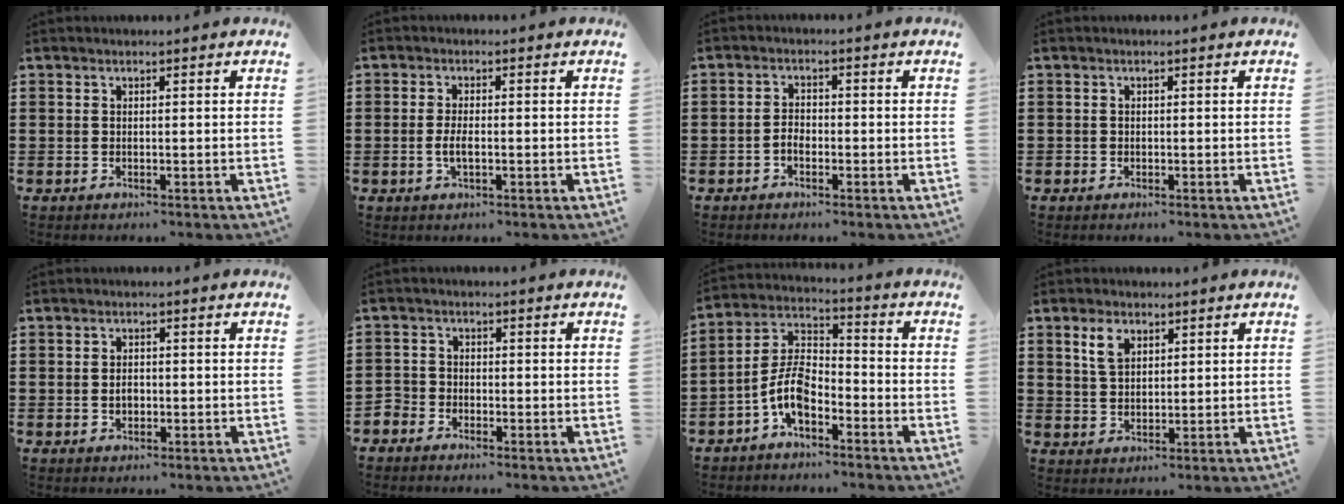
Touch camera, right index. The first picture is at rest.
{"total": 2.5, "force": [-0.5, 0.8, 2.3], "torque": [-0.050, -0.002, -0.012]}
{"total": 1.9, "force": [-0.9, 1.2, 1.2], "torque": [-0.026, 0.003, -0.019]}
{"total": 0.6, "force": [-0.2, 0.5, 0.1], "torque": [-0.002, 0.004, -0.007]}
{"total": 1.6, "force": [-0.2, 1.1, 1.2], "torque": [-0.025, 0.006, -0.006]}
{"total": 2.3, "force": [-2.0, 1.2, 0.0], "torque": [-0.014, -0.001, -0.048]}
{"total": 7.6, "force": [-3.9, 3.7, 5.4], "torque": [-0.135, 0.001, -0.083]}
{"total": 4.3, "force": [2.3, 2.6, 2.5], "torque": [-0.052, 0.006, 0.040]}